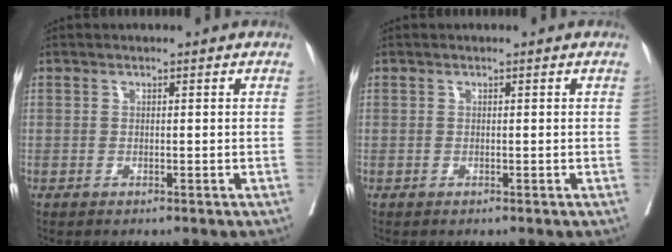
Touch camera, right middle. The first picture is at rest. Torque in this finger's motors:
{"motor_torque": [0.00, 0.00, 0.00, -0.01]}